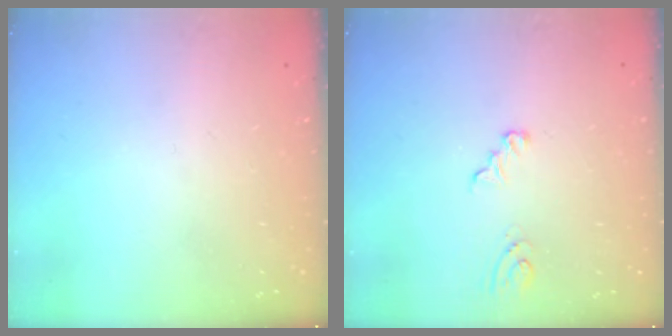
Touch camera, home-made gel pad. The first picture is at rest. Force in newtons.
{"total": 3.2, "press": 3.1, "slide": 0.3}